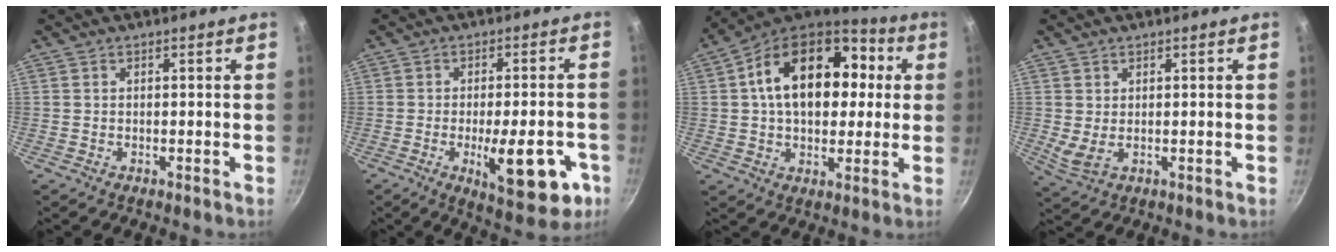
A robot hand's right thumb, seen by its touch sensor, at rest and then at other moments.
{"total": 13.5, "force": [-4.7, 4.9, 11.7], "torque": [-0.149, 0.008, -0.056]}
{"total": 21.9, "force": [3.5, 13.9, 16.6], "torque": [-0.231, 0.027, 0.046]}
{"total": 3.3, "force": [0.2, 1.8, 2.7], "torque": [-0.063, -0.003, 0.017]}